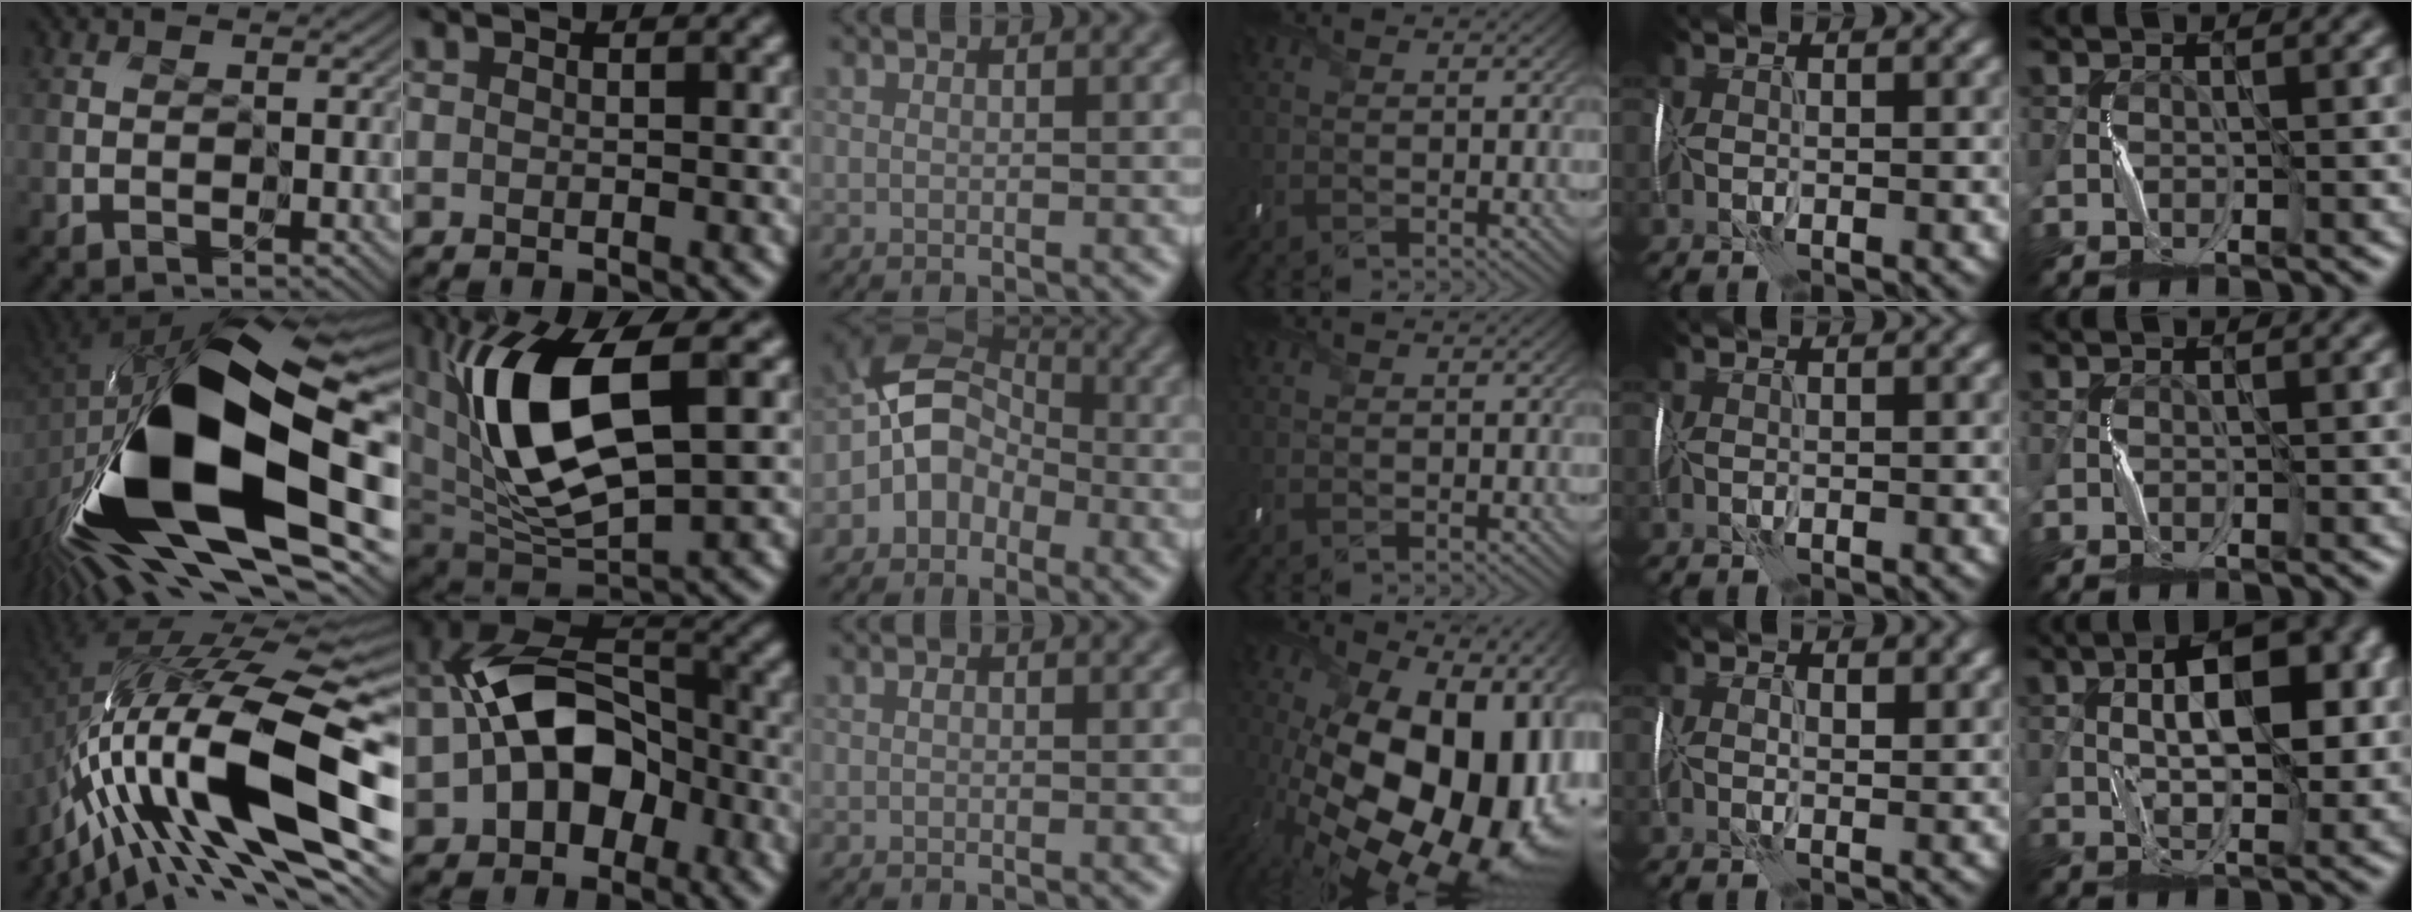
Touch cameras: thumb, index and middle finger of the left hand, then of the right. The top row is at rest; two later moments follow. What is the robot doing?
{"motion": "wrap", "object": "ribbon"}